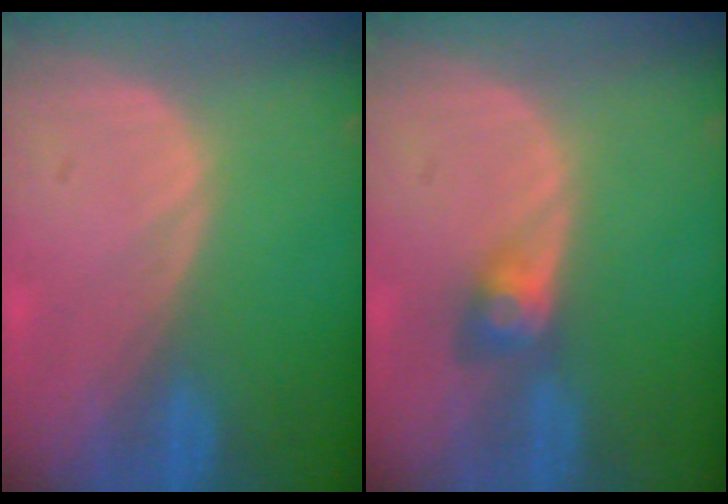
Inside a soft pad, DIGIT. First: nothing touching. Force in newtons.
{"total": 3.0, "press": 2.6, "slide": 1.4}